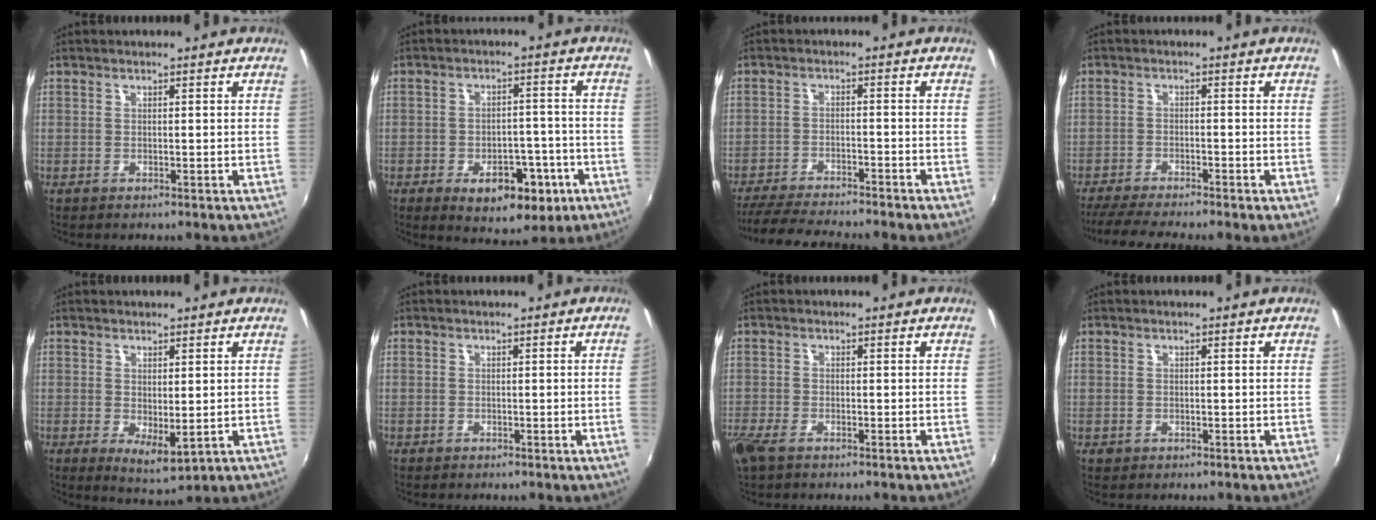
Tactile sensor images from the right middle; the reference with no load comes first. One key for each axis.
{"total": 10.9, "fx": -5.3, "fy": 6.2, "fz": 7.2, "tx": -0.113, "ty": 0.002, "tz": -0.060}
{"total": 11.0, "fx": -10.0, "fy": 0.4, "fz": 4.5, "tx": -0.107, "ty": -0.019, "tz": -0.163}
{"total": 7.5, "fx": -6.6, "fy": -0.3, "fz": 3.5, "tx": -0.085, "ty": -0.023, "tz": -0.113}
{"total": 4.4, "fx": 0.1, "fy": 2.2, "fz": 3.9, "tx": -0.058, "ty": -0.013, "tz": 0.009}
{"total": 1.5, "fx": -0.1, "fy": -0.9, "fz": 1.2, "tx": -0.012, "ty": -0.008, "tz": 0.000}
{"total": 4.5, "fx": -3.0, "fy": 1.7, "fz": 2.9, "tx": -0.074, "ty": -0.015, "tz": -0.060}
{"total": 0.5, "fx": -0.2, "fy": 0.5, "fz": 0.2, "tx": -0.002, "ty": -0.003, "tz": -0.003}